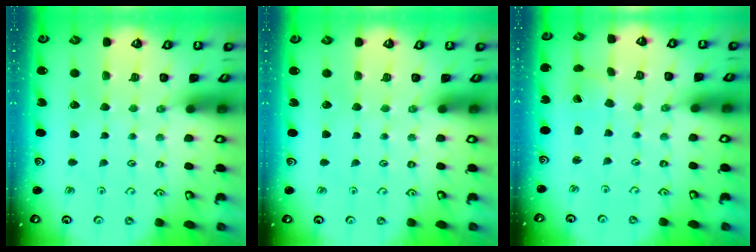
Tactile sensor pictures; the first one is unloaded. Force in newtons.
{"total": 0.0}
{"total": 0.7, "press": 0.7, "slide": 0.1}